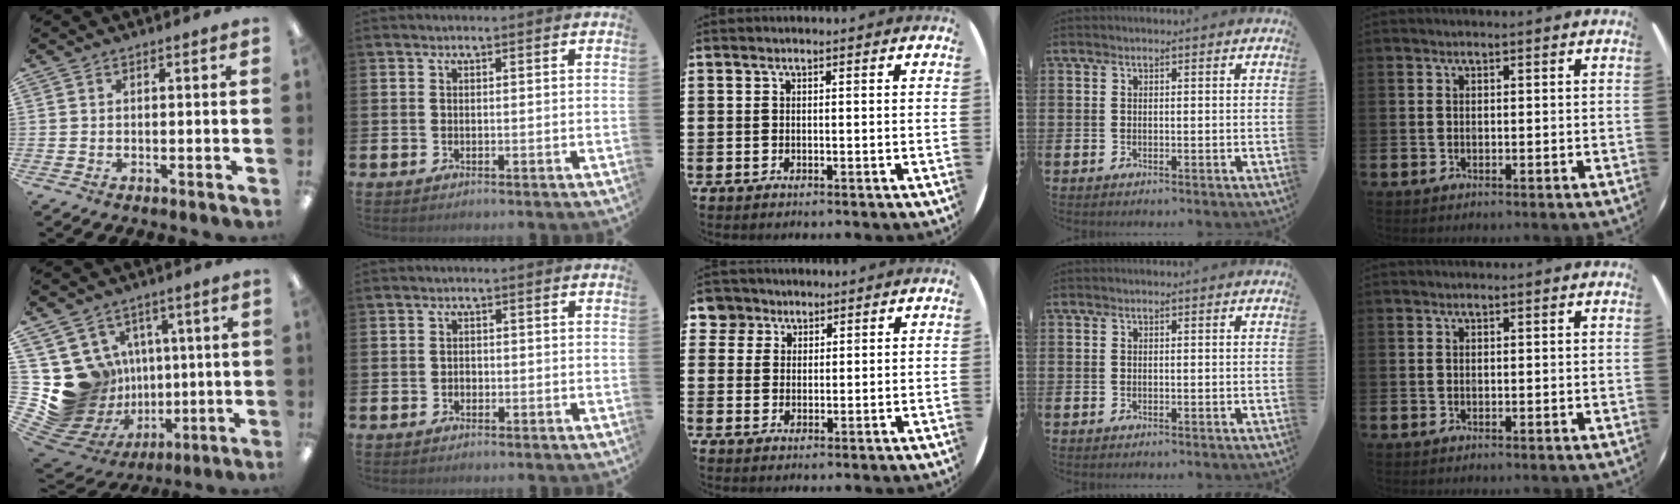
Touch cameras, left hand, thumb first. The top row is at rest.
{"thumb": {"total": 17.0, "force": [0.4, 16.3, 4.8], "torque": [-0.106, -0.029, 0.057]}, "index": {"total": 0.9, "force": [-0.4, 0.8, 0.2], "torque": [-0.006, 0.004, -0.009]}, "middle": {"total": 3.7, "force": [2.7, 2.6, 0.1], "torque": [-0.002, 0.001, 0.049]}}